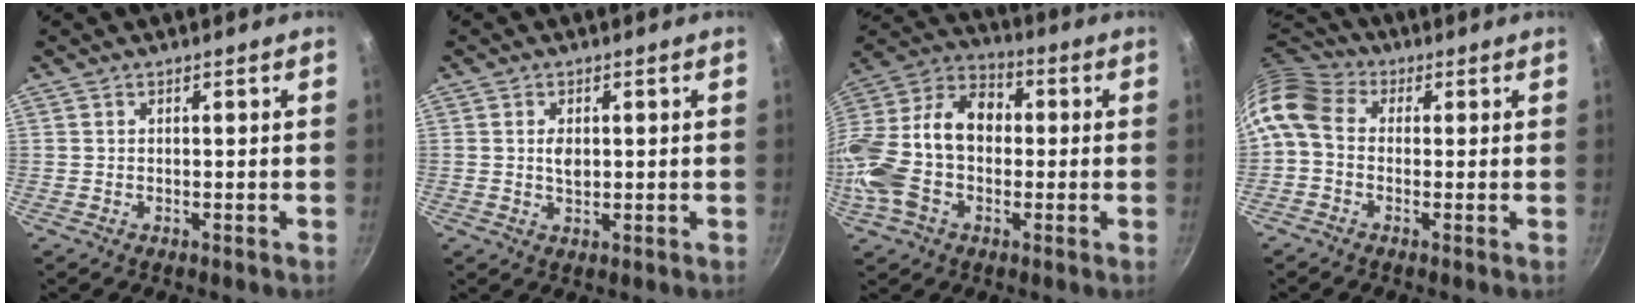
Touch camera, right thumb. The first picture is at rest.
{"total": 2.8, "force": [0.4, 1.8, 2.1], "torque": [-0.027, -0.001, 0.006]}
{"total": 22.6, "force": [-1.8, 15.7, 16.1], "torque": [-0.310, 0.054, -0.048]}
{"total": 9.6, "force": [0.1, 7.4, 6.1], "torque": [-0.118, 0.028, -0.016]}